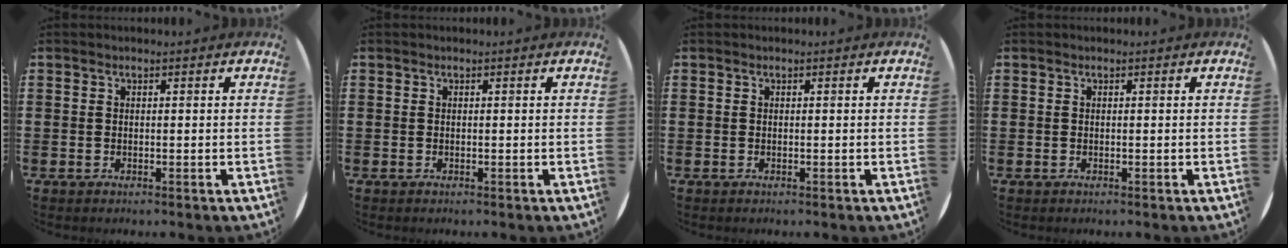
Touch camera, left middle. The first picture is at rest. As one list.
[{"total": 0.0}, {"total": 0.0}, {"total": 0.0}]